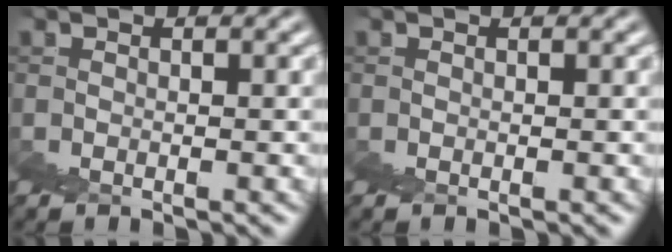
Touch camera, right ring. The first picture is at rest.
{"total": 0.0}